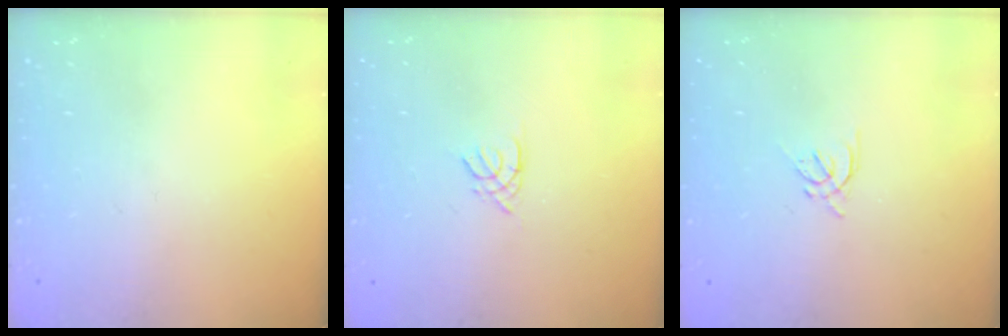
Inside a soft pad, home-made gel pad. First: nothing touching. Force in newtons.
{"total": 1.4, "press": 1.4, "slide": 0.4}
{"total": 2.2, "press": 2.2, "slide": 0.4}